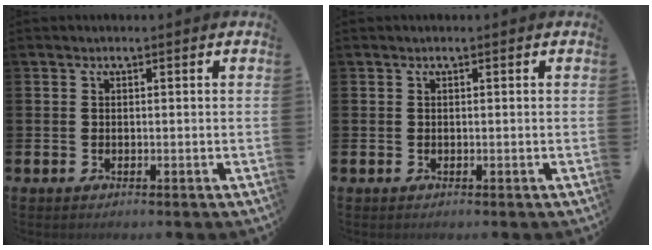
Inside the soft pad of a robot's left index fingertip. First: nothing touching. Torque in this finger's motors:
{"motor_torque": [0.12, 0.82, -0.23, 0.01]}